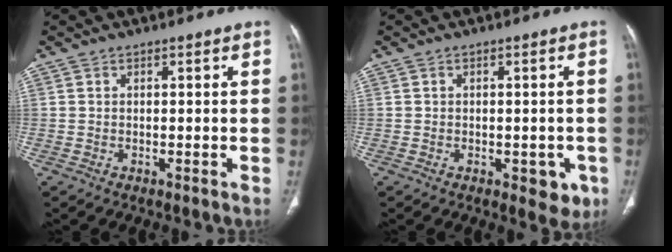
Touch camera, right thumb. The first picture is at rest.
{"total": 4.7, "force": [-1.7, 2.8, 3.4], "torque": [-0.012, 0.001, -0.016]}